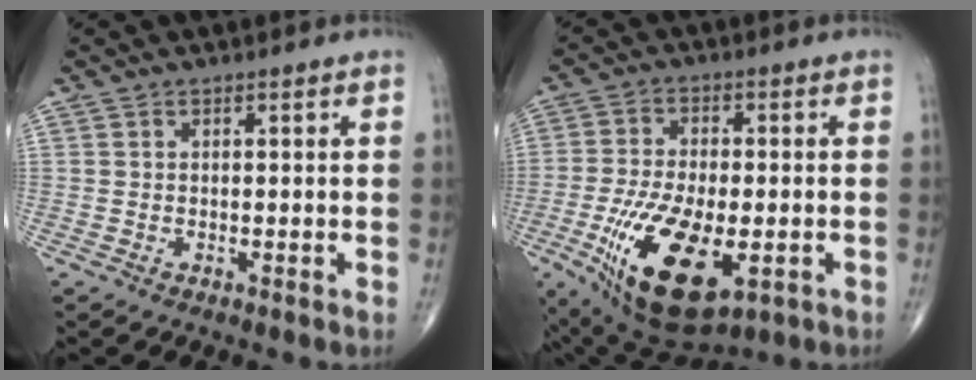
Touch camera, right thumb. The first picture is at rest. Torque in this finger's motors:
{"motor_torque": [2.52, 2.39, 1.90, -0.27, 0.23]}